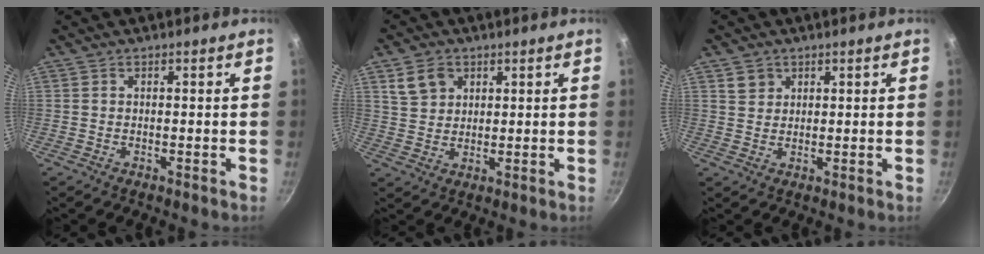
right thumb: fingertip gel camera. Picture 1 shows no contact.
{"total": 5.5, "force": [2.8, 3.9, 2.7], "torque": [-0.034, -0.005, 0.059]}
{"total": 3.1, "force": [1.5, 2.6, 0.8], "torque": [0.005, 0.003, 0.027]}